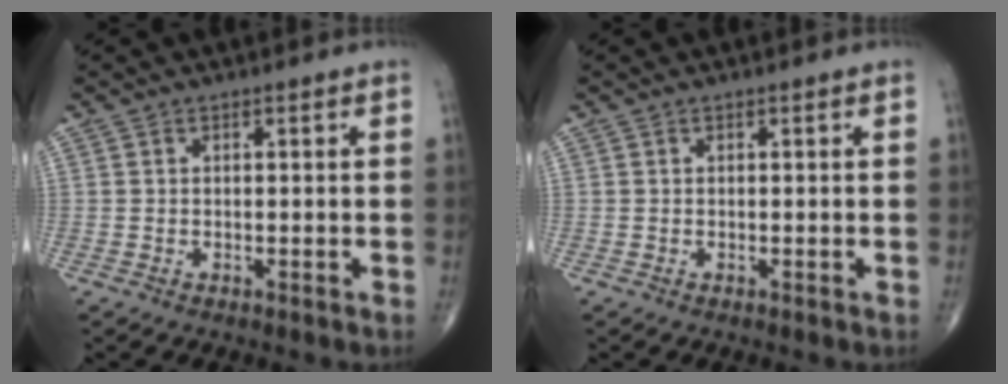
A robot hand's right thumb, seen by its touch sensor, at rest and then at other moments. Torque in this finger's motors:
{"motor_torque": [0.00, 0.00, -0.01, -0.01, 0.01]}